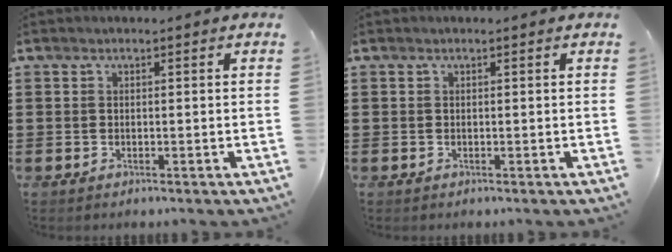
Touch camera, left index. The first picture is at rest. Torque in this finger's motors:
{"motor_torque": [-0.27, 0.21, -0.67, -0.12]}